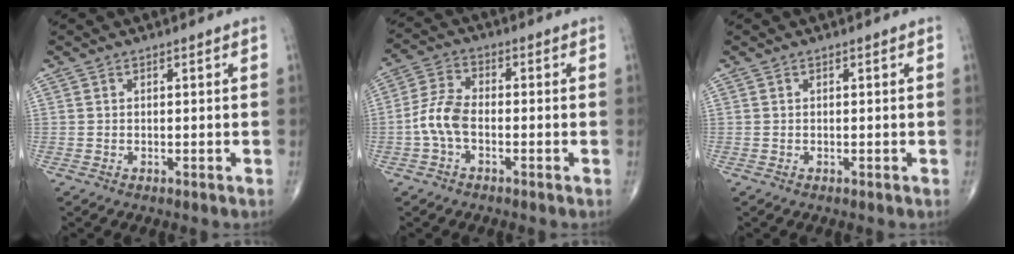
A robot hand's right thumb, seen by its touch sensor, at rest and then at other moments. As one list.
[{"total": 6.4, "force": [-1.8, 3.4, 5.1], "torque": [-0.113, 0.022, -0.043]}, {"total": 0.0}]